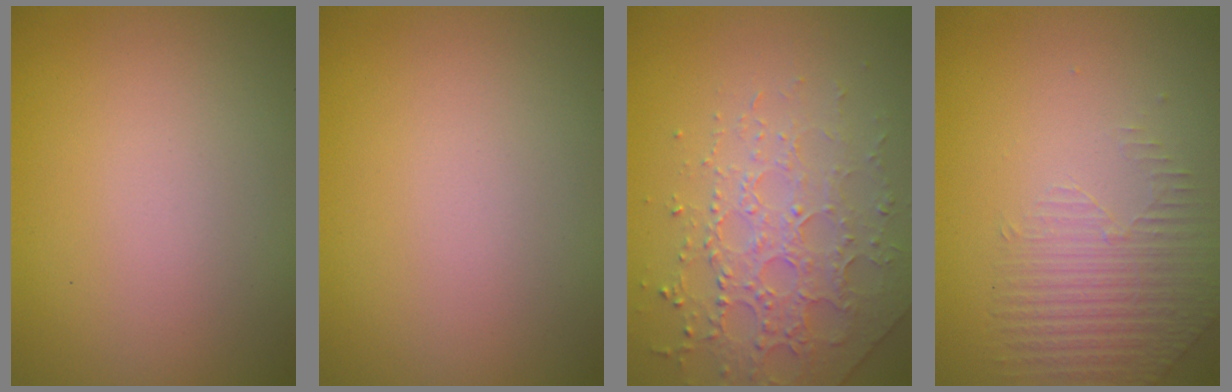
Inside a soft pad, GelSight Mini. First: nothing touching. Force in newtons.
{"total": 0.0}
{"total": 3.7, "press": 3.5, "slide": 1.1}
{"total": 1.5, "press": 0.9, "slide": 1.2}